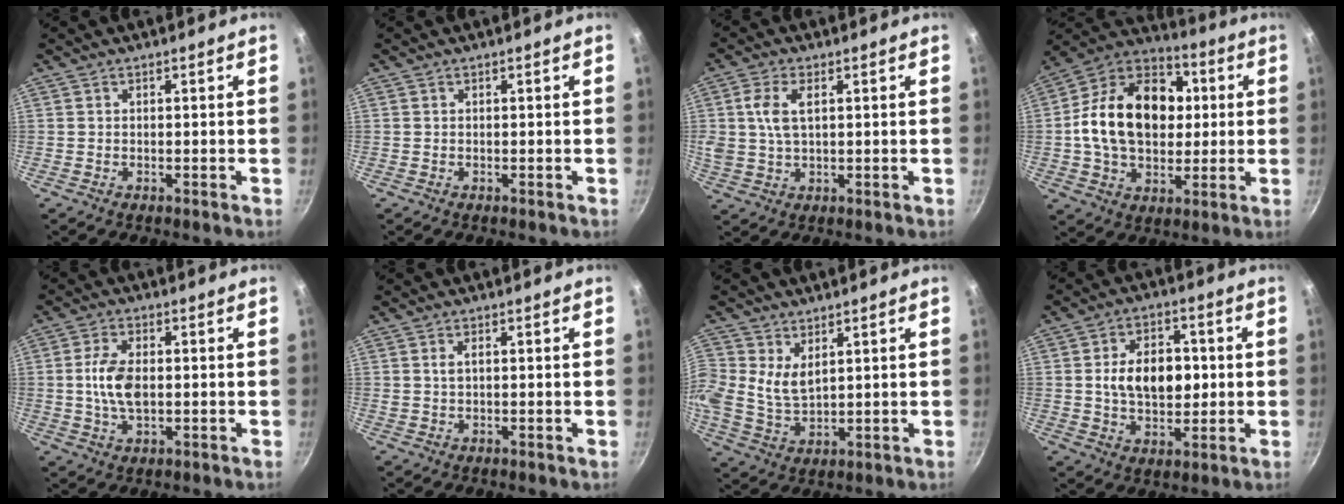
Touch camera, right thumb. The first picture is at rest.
{"total": 0.0}
{"total": 6.8, "force": [1.8, 3.7, 5.5], "torque": [-0.107, 0.006, 0.034]}
{"total": 22.2, "force": [1.9, 15.9, 15.4], "torque": [-0.227, 0.030, 0.020]}
{"total": 7.5, "force": [0.1, 4.1, 6.3], "torque": [-0.120, 0.005, -0.002]}
{"total": 1.6, "force": [0.4, 0.6, 1.4], "torque": [-0.027, 0.002, 0.009]}
{"total": 7.4, "force": [2.8, 4.9, 4.8], "torque": [-0.098, -0.017, 0.056]}
{"total": 12.1, "force": [0.8, 7.9, 9.2], "torque": [-0.117, 0.005, 0.011]}